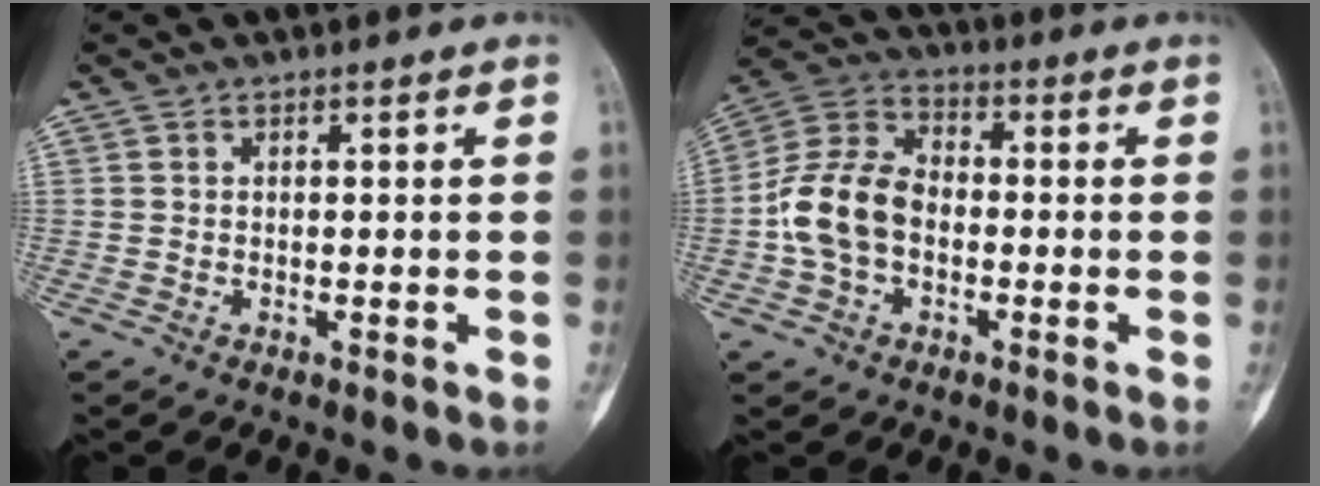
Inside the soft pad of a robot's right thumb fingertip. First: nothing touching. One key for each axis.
{"total": 12.2, "fx": -1.9, "fy": 8.6, "fz": 8.4, "tx": -0.160, "ty": 0.038, "tz": -0.047}